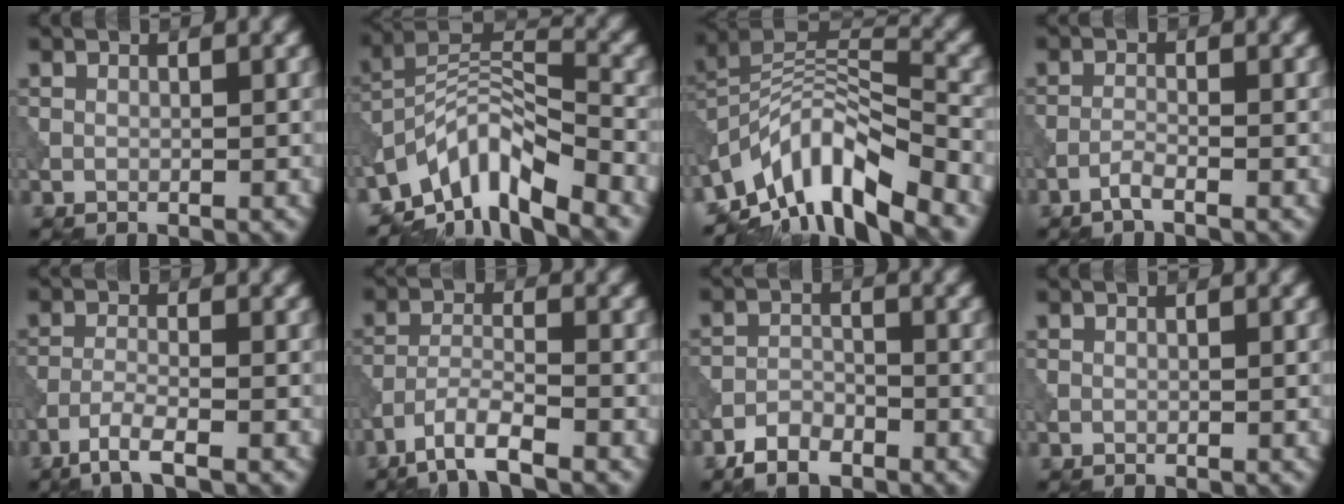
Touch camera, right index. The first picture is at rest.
{"total": 8.6, "force": [-6.3, 2.6, 5.3], "torque": [-0.079, 0.003, -0.130]}
{"total": 9.8, "force": [-6.5, 3.5, 6.4], "torque": [-0.101, 0.005, -0.130]}
{"total": 1.5, "force": [-1.1, 0.2, 0.9], "torque": [-0.017, 0.005, -0.029]}
{"total": 3.1, "force": [-2.3, 0.4, 2.1], "torque": [-0.043, -0.002, -0.055]}
{"total": 4.6, "force": [-3.5, 0.8, 2.9], "torque": [-0.057, -0.003, -0.075]}
{"total": 3.2, "force": [-2.4, 1.5, 1.5], "torque": [-0.024, 0.001, -0.052]}
{"total": 0.0}